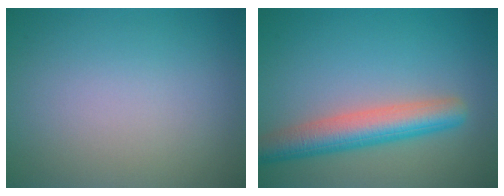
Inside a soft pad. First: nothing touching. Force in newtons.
{"total": 5.4, "press": 5.4, "slide": 0.3}